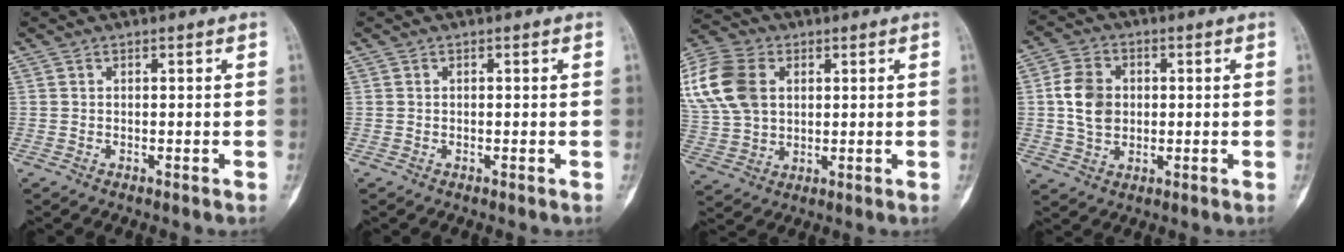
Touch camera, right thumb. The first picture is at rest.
{"total": 0.0}
{"total": 16.6, "force": [4.3, 11.8, 10.9], "torque": [-0.236, 0.007, 0.084]}
{"total": 8.3, "force": [0.6, 6.4, 5.2], "torque": [-0.081, 0.006, 0.009]}